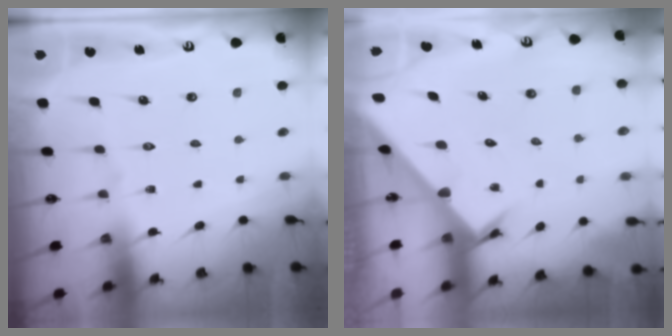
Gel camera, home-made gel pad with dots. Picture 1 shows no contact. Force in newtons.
{"total": 2.1, "press": 2.1, "slide": 0.2}